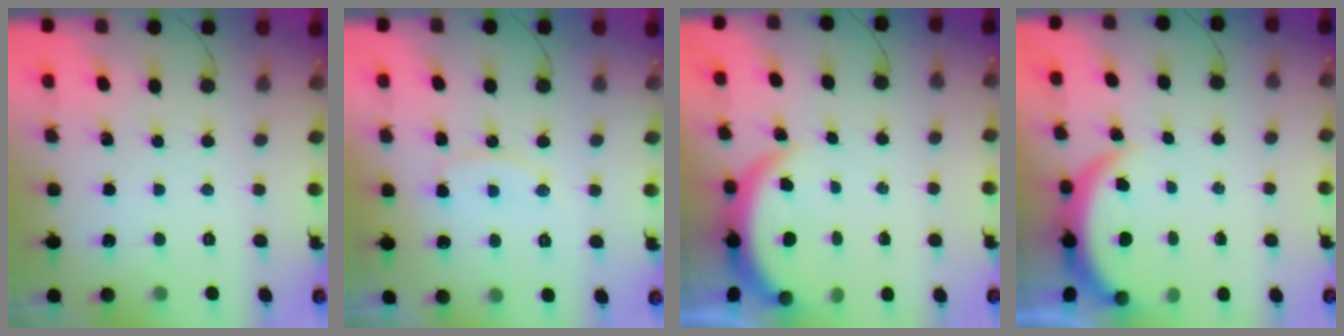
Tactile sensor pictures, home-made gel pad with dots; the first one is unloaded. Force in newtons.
{"total": 8.8, "press": 8.8, "slide": 0.7}
{"total": 3.8, "press": 3.8, "slide": 0.2}
{"total": 3.9, "press": 3.9, "slide": 0.2}